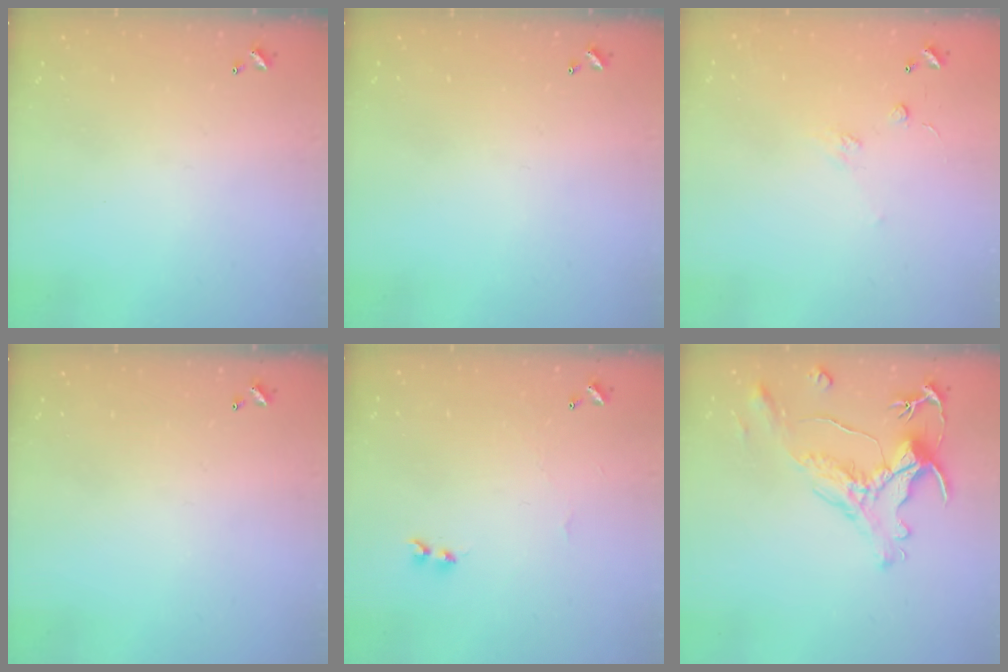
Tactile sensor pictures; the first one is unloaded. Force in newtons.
{"total": 0.0}
{"total": 2.5, "press": 2.3, "slide": 1.0}
{"total": 0.0}
{"total": 2.0, "press": 1.9, "slide": 0.6}
{"total": 2.8, "press": 2.5, "slide": 1.3}